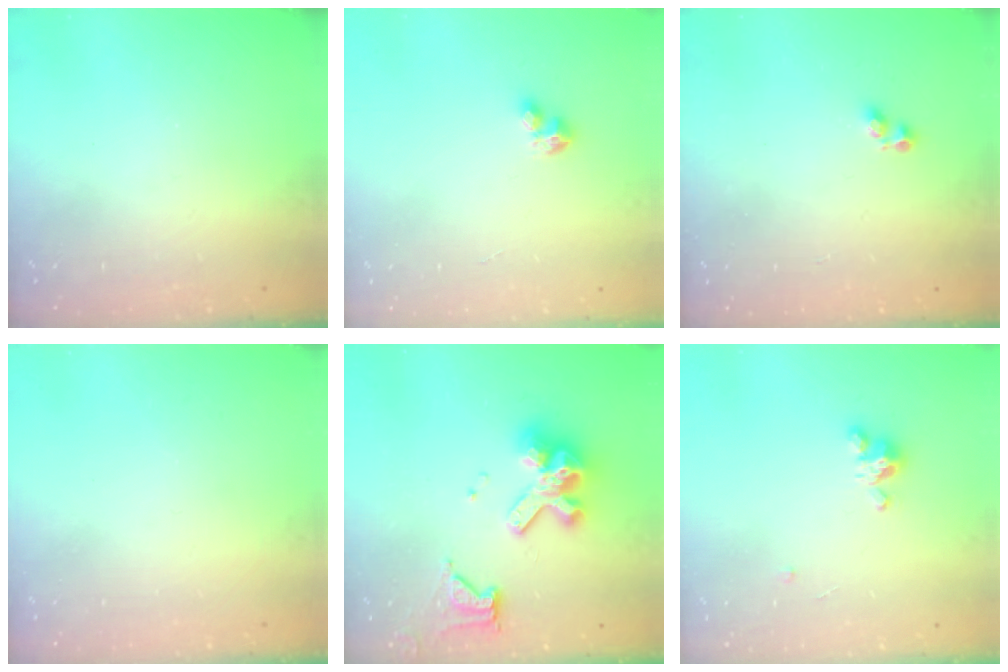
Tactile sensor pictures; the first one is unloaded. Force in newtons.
{"total": 2.8, "press": 2.8, "slide": 0.2}
{"total": 1.9, "press": 1.9, "slide": 0.3}
{"total": 0.0}
{"total": 12.2, "press": 12.1, "slide": 1.3}
{"total": 3.8, "press": 3.8, "slide": 0.4}